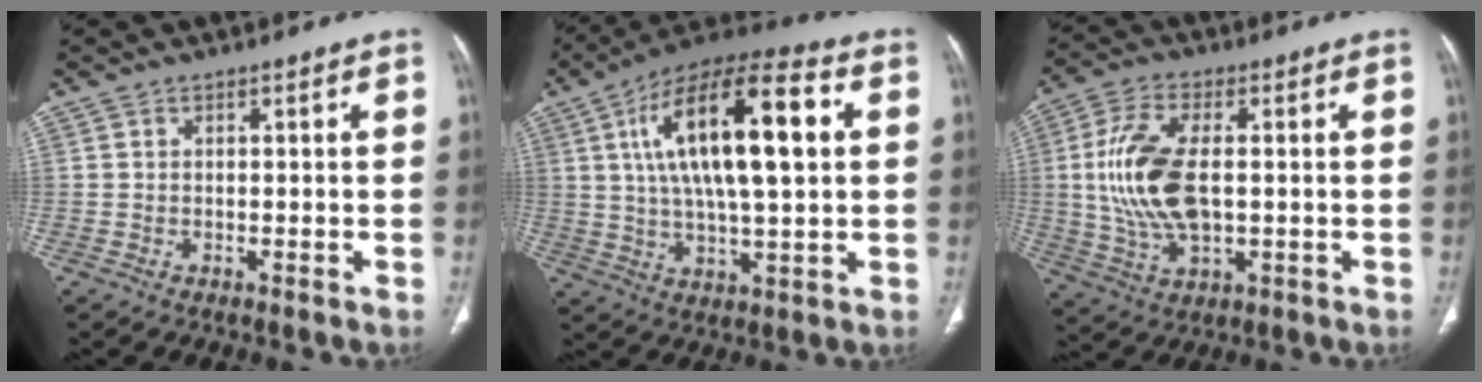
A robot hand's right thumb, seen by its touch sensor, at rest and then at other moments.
{"total": 22.4, "force": [4.8, 8.0, 20.3], "torque": [-0.344, 0.014, 0.075]}
{"total": 14.7, "force": [0.6, 7.5, 12.6], "torque": [-0.262, 0.000, 0.016]}